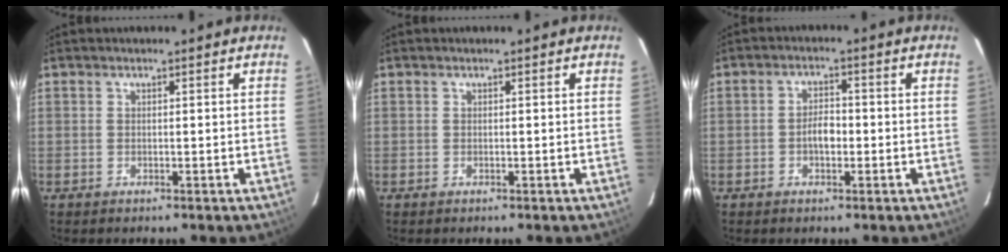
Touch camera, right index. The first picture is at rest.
{"total": 0.0}
{"total": 3.6, "force": [-1.0, 2.0, 2.9], "torque": [-0.053, 0.006, -0.015]}